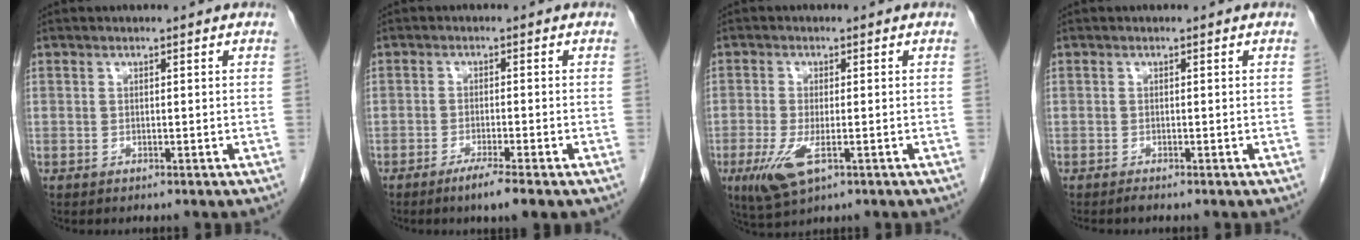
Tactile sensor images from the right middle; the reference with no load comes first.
{"total": 3.9, "force": [-2.5, -0.2, 2.9], "torque": [-0.052, -0.010, -0.045]}
{"total": 5.9, "force": [-2.4, 1.9, 5.1], "torque": [-0.107, -0.016, -0.035]}
{"total": 0.5, "force": [-0.5, -0.1, 0.2], "torque": [-0.006, 0.000, -0.009]}